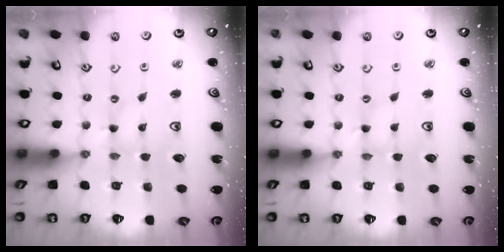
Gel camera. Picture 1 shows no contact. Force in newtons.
{"total": 0.0}